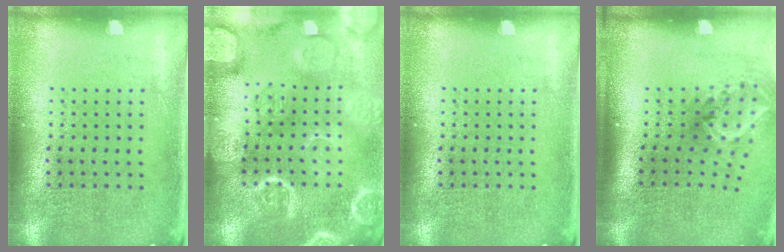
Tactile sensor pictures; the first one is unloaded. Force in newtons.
{"total": 6.4, "press": 6.3, "slide": 0.8}
{"total": 0.0}
{"total": 2.1, "press": 1.4, "slide": 1.5}